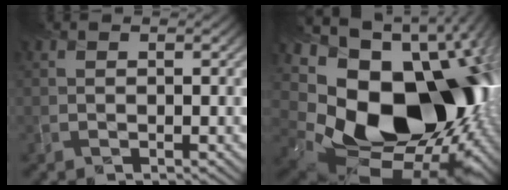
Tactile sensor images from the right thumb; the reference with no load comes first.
{"total": 21.3, "force": [-0.5, 15.6, 14.5], "torque": [-0.288, -0.064, 0.033]}